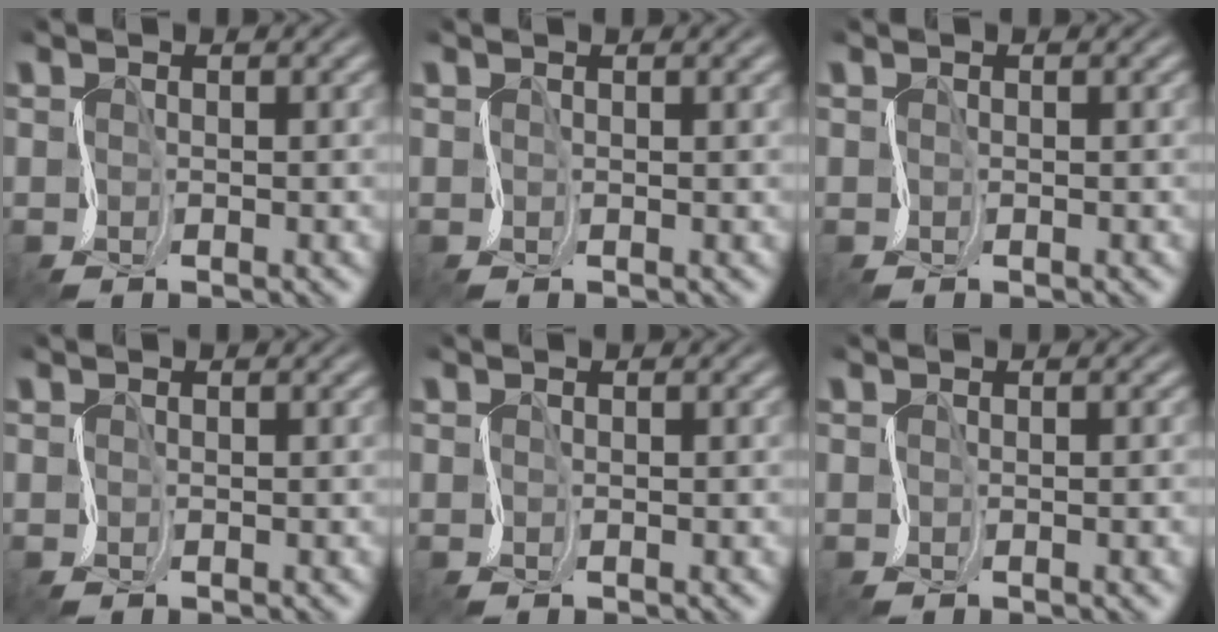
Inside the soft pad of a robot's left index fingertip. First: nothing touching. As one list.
[{"total": 0.9, "force": [0.8, 0.1, 0.3], "torque": [-0.005, -0.002, 0.002]}, {"total": 0.0}, {"total": 0.0}, {"total": 0.0}, {"total": 2.1, "force": [-0.3, 0.9, 1.9], "torque": [-0.008, 0.002, -0.010]}]